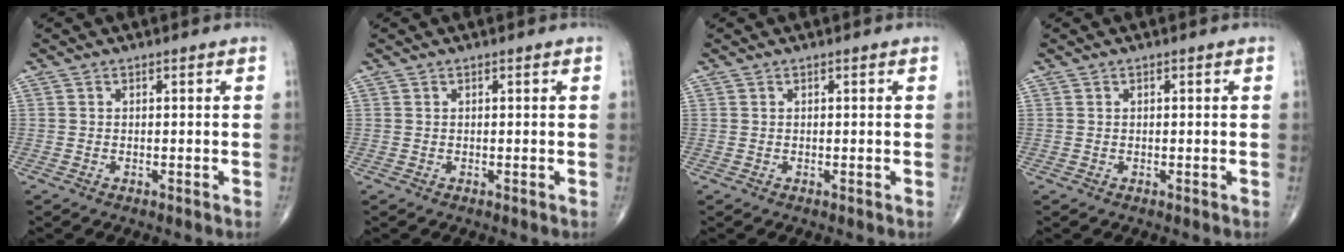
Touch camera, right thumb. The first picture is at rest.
{"total": 0.0}
{"total": 0.0}
{"total": 0.0}